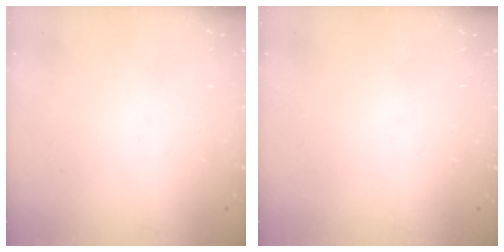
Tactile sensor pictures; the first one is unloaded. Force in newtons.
{"total": 0.0}